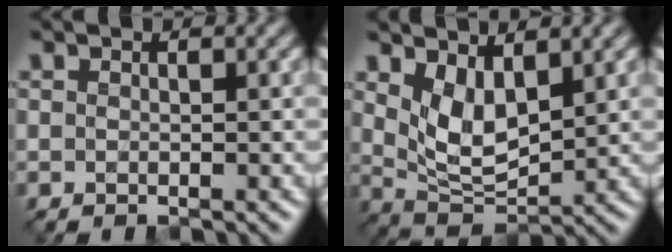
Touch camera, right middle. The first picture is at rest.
{"total": 4.1, "force": [1.9, 2.0, 3.0], "torque": [-0.061, -0.010, 0.039]}